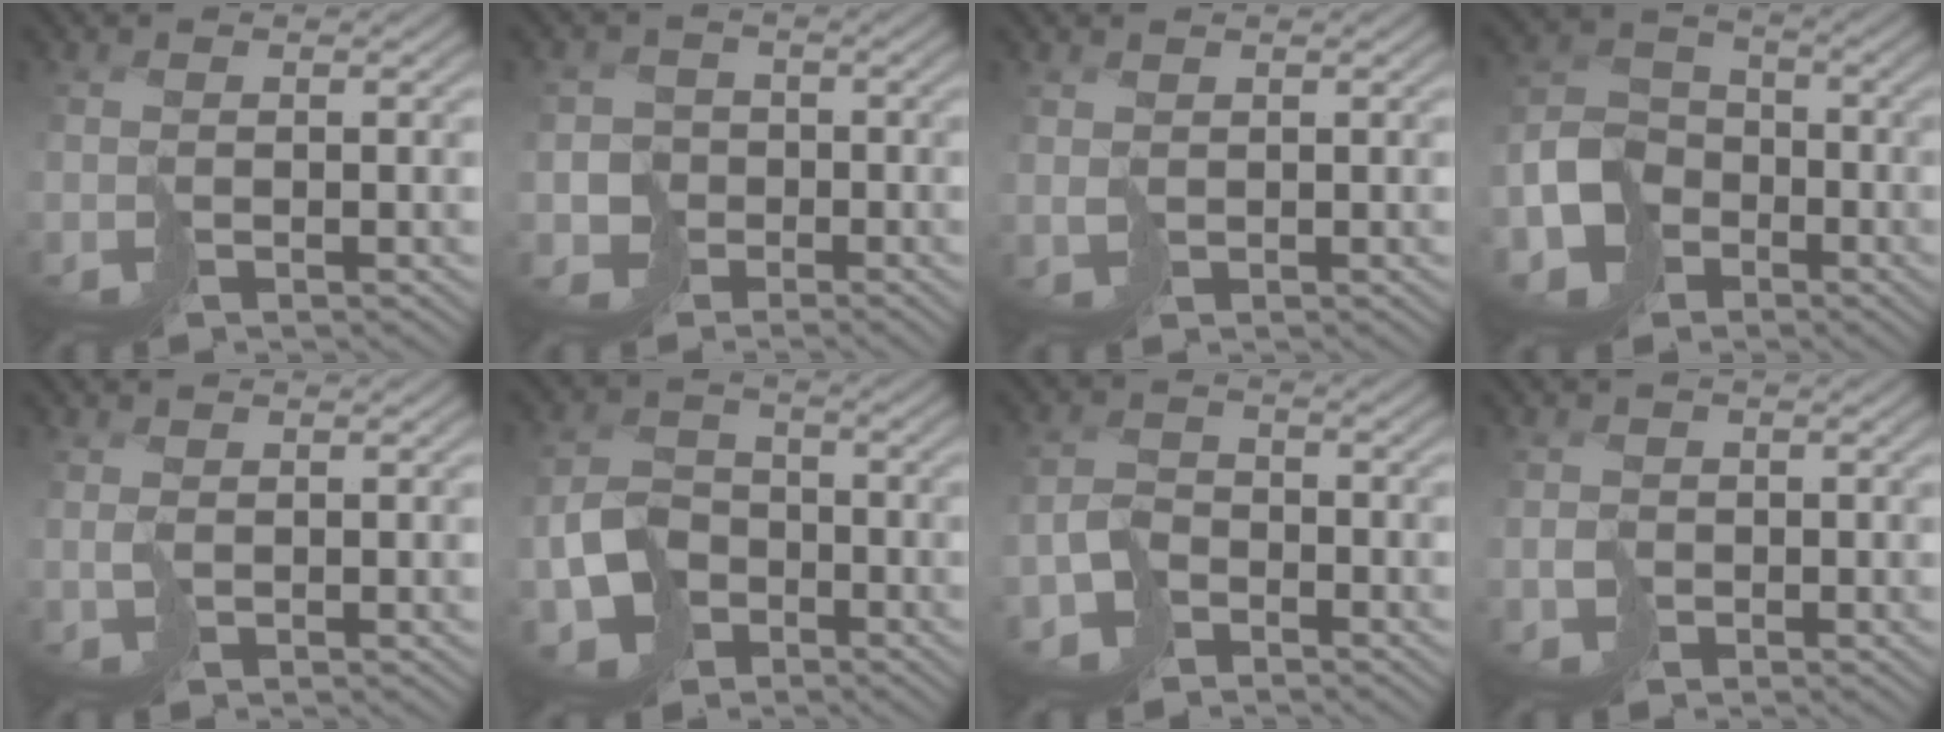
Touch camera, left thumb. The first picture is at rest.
{"total": 3.5, "force": [-1.6, 3.0, 0.3], "torque": [-0.001, -0.006, -0.042]}
{"total": 0.8, "force": [0.6, 0.6, 0.1], "torque": [-0.008, -0.004, 0.014]}
{"total": 8.7, "force": [-4.6, 6.6, 3.3], "torque": [-0.074, -0.016, -0.099]}
{"total": 0.8, "force": [0.3, 0.7, 0.3], "torque": [-0.012, -0.004, 0.008]}
{"total": 8.6, "force": [-4.5, 6.1, 3.9], "torque": [-0.083, -0.017, -0.093]}
{"total": 4.2, "force": [-3.0, 2.7, 1.1], "torque": [-0.019, -0.003, -0.068]}
{"total": 1.9, "force": [-0.6, 1.8, 0.2], "torque": [-0.002, -0.004, -0.015]}